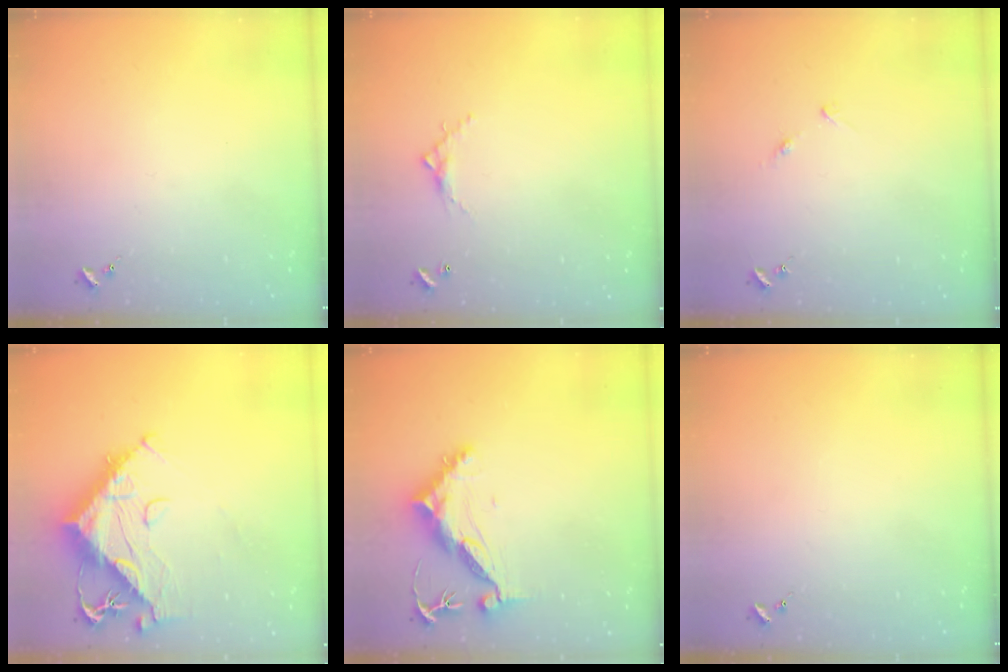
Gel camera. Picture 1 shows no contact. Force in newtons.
{"total": 5.2, "press": 5.2, "slide": 0.2}
{"total": 5.1, "press": 5.1, "slide": 0.6}
{"total": 17.1, "press": 17.0, "slide": 1.9}
{"total": 10.7, "press": 10.6, "slide": 0.9}
{"total": 0.0}